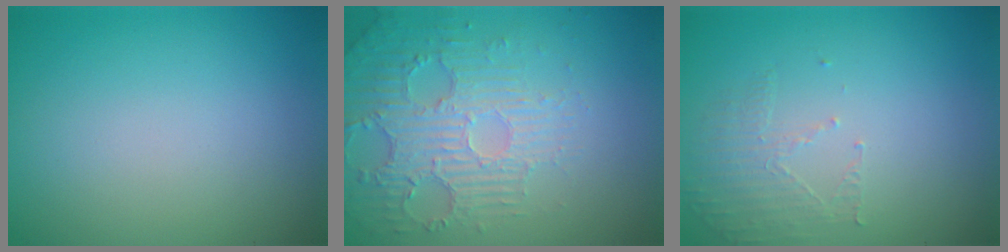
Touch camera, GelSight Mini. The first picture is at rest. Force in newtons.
{"total": 5.0, "press": 3.6, "slide": 3.5}
{"total": 1.6, "press": 0.7, "slide": 1.4}